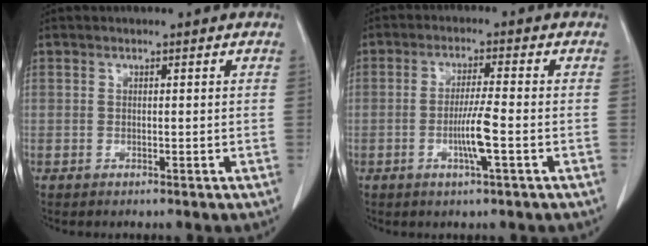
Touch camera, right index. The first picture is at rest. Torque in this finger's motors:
{"motor_torque": [0.70, 0.36, 0.53, 0.11]}